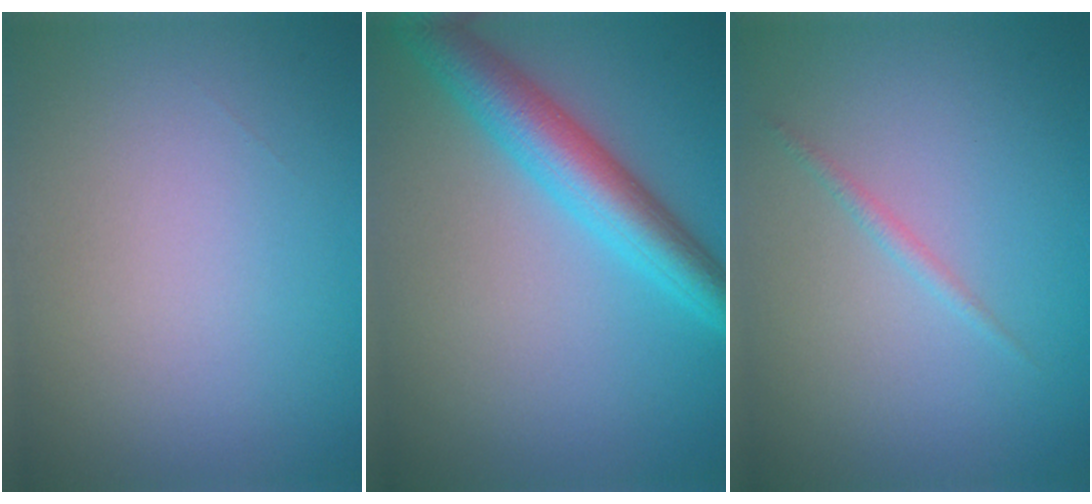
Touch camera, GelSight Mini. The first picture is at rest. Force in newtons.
{"total": 5.5, "press": 5.5, "slide": 0.1}
{"total": 0.8, "press": 0.8, "slide": 0.1}